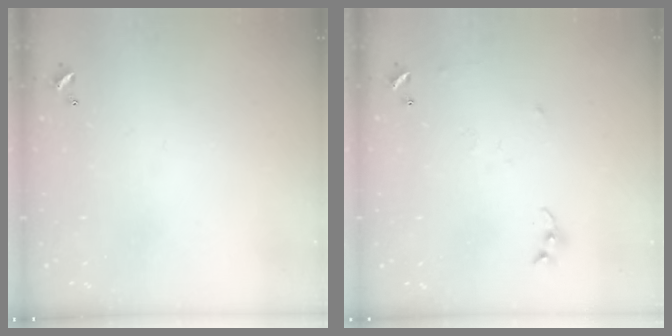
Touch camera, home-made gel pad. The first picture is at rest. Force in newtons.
{"total": 7.4, "press": 7.4, "slide": 0.8}